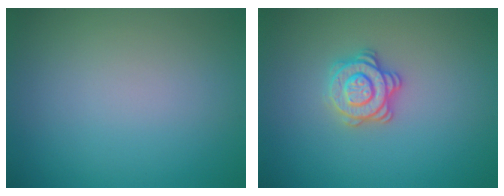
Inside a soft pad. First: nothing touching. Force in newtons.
{"total": 2.9, "press": 2.7, "slide": 1.1}